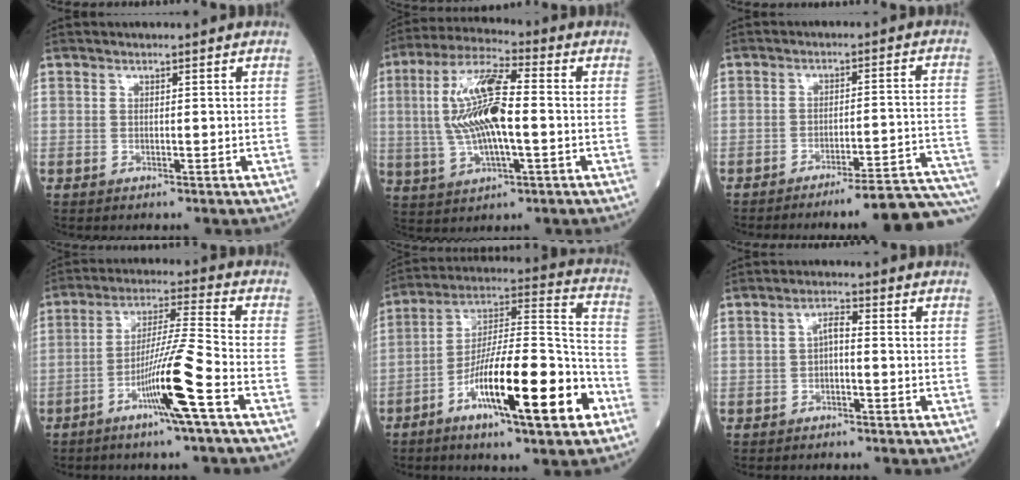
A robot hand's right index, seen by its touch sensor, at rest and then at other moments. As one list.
[{"total": 13.2, "force": [-0.1, 3.3, 12.8], "torque": [-0.266, 0.014, 0.000]}, {"total": 15.2, "force": [-14.1, -2.0, 5.2], "torque": [-0.001, 0.011, -0.179]}, {"total": 11.2, "force": [-5.2, -1.5, 9.9], "torque": [-0.186, -0.004, -0.097]}, {"total": 20.6, "force": [-8.9, 2.8, 18.3], "torque": [-0.308, -0.007, -0.146]}, {"total": 2.4, "force": [-0.4, 0.7, 2.2], "torque": [-0.037, 0.007, -0.008]}]